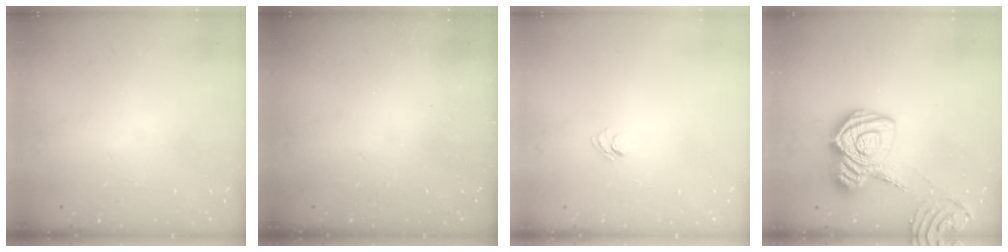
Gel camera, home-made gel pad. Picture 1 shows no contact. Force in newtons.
{"total": 2.4, "press": 2.3, "slide": 0.8}
{"total": 4.2, "press": 4.0, "slide": 1.2}
{"total": 17.8, "press": 17.8, "slide": 1.2}